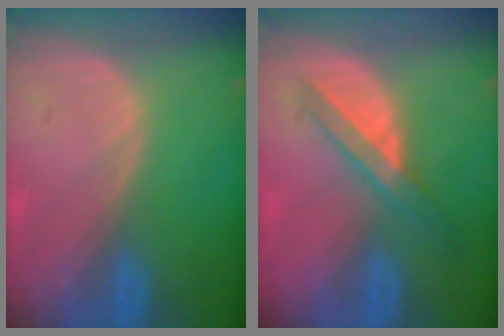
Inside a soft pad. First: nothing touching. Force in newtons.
{"total": 5.9, "press": 5.3, "slide": 2.6}